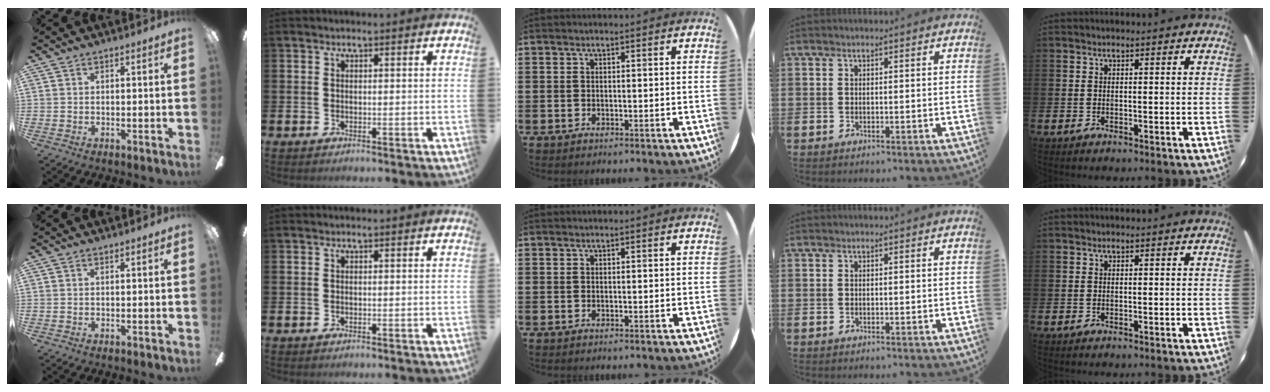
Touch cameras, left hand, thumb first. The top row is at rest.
{}